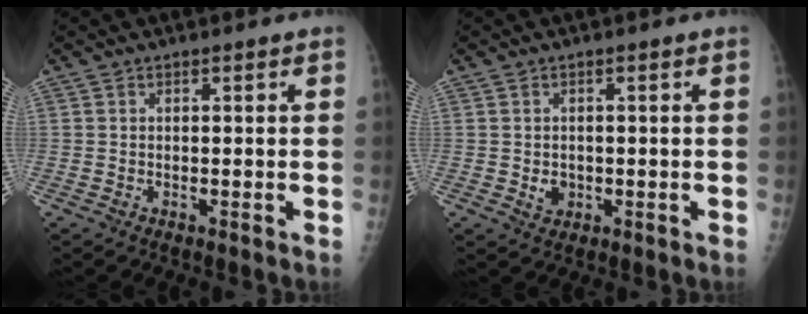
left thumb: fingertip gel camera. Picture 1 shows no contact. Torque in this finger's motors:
{"motor_torque": [-0.22, 0.17, 0.05, 0.04, 0.00]}